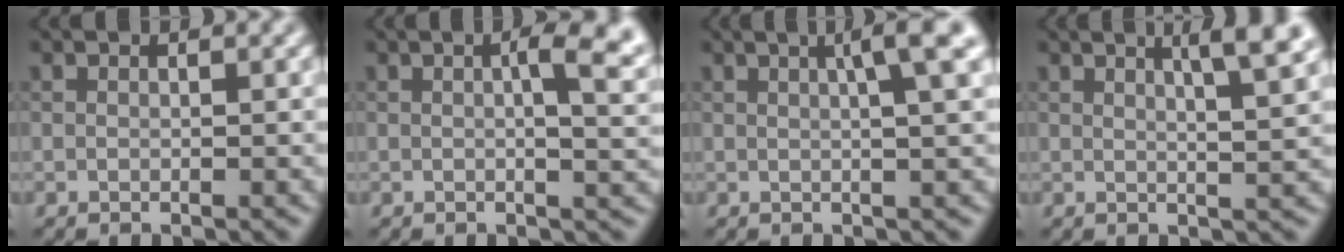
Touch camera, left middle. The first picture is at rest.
{"total": 5.3, "force": [1.2, 1.7, 4.9], "torque": [-0.057, 0.006, 0.015]}
{"total": 4.8, "force": [1.5, 0.9, 4.5], "torque": [-0.053, 0.016, 0.018]}
{"total": 4.6, "force": [2.4, 0.9, 3.8], "torque": [-0.041, 0.011, 0.026]}